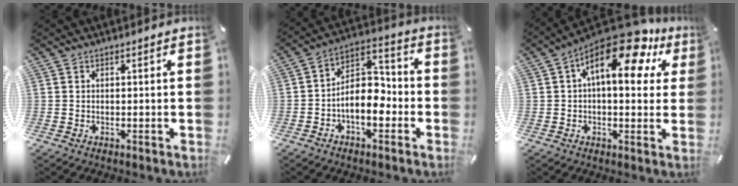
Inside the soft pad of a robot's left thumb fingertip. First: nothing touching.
{"total": 10.5, "force": [-3.5, 6.6, 7.4], "torque": [-0.123, 0.008, -0.064]}
{"total": 16.8, "force": [8.0, 7.7, 12.6], "torque": [-0.195, -0.050, 0.132]}